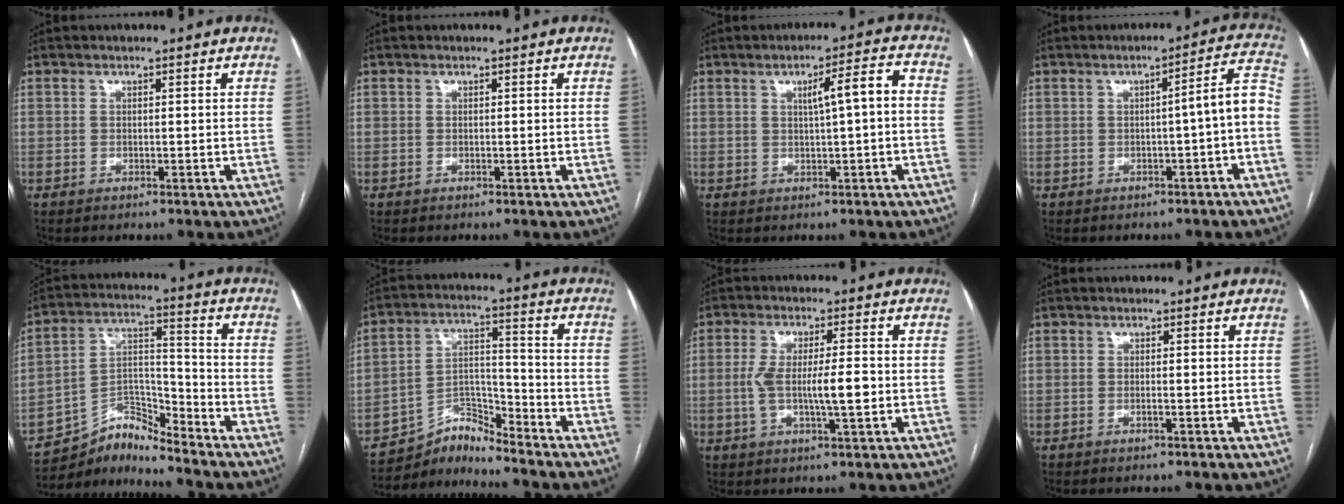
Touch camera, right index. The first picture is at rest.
{"total": 0.0}
{"total": 5.3, "force": [0.5, 0.4, 5.3], "torque": [-0.079, 0.014, 0.008]}
{"total": 6.0, "force": [-1.7, 0.2, 5.7], "torque": [-0.063, 0.025, -0.023]}
{"total": 7.5, "force": [-7.5, 0.1, -0.3], "torque": [0.002, 0.042, -0.138]}
{"total": 6.3, "force": [-6.3, -0.1, -0.8], "torque": [0.016, 0.033, -0.111]}
{"total": 8.0, "force": [-0.9, 1.2, 7.9], "torque": [-0.145, 0.005, -0.015]}
{"total": 0.7, "force": [-0.3, -0.1, 0.7], "torque": [-0.014, 0.001, -0.003]}